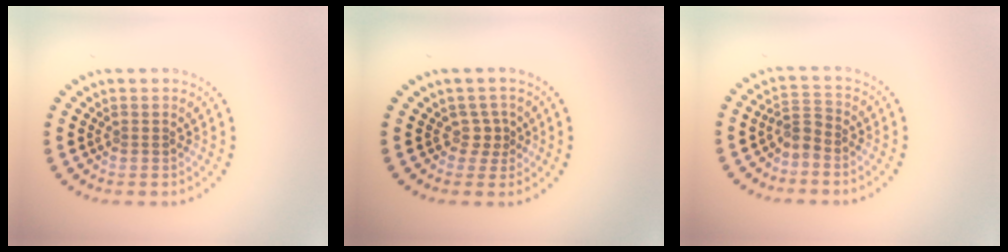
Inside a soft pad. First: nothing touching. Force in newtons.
{"total": 1.4, "press": 1.0, "slide": 1.0}
{"total": 1.8, "press": 1.4, "slide": 1.1}